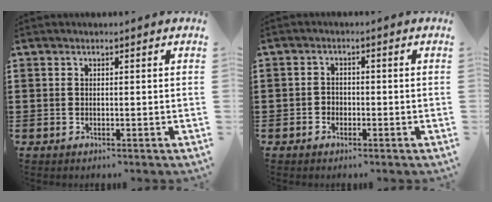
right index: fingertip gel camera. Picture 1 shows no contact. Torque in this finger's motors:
{"motor_torque": [-0.97, 1.17, 0.01, 0.00]}